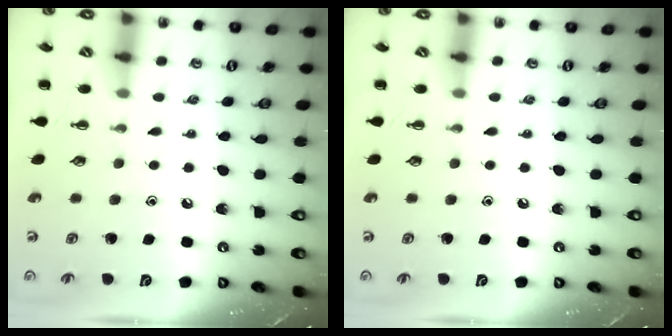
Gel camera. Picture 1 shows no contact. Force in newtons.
{"total": 0.0}